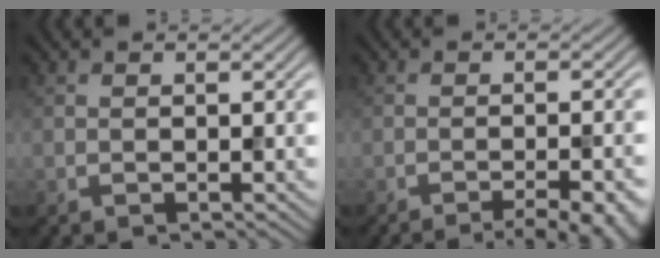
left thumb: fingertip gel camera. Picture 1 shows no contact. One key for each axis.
{"total": 7.2, "fx": -4.9, "fy": 1.7, "fz": 5.0, "tx": -0.051, "ty": 0.009, "tz": -0.056}